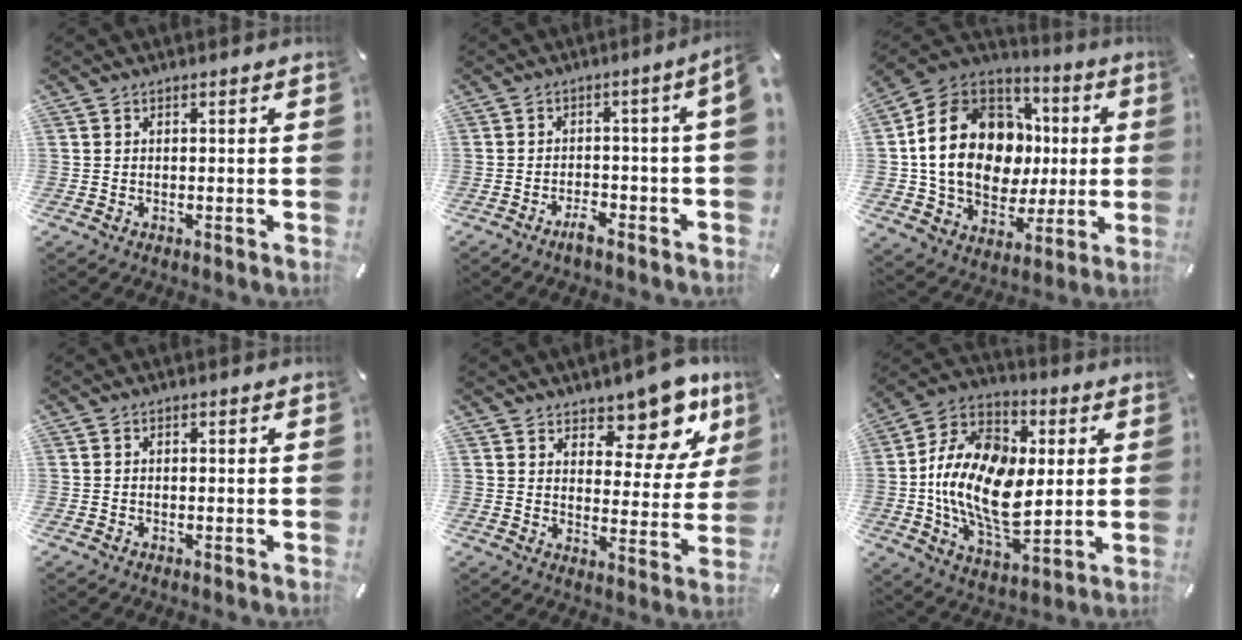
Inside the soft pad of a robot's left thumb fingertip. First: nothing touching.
{"total": 4.7, "force": [-2.5, 0.3, 4.0], "torque": [-0.070, 0.004, -0.046]}
{"total": 20.5, "force": [1.6, 16.4, 12.3], "torque": [-0.235, -0.005, 0.036]}
{"total": 0.6, "force": [-0.1, 0.5, 0.4], "torque": [-0.007, 0.002, -0.003]}
{"total": 12.3, "force": [9.4, 5.8, 5.6], "torque": [-0.058, -0.083, 0.161]}
{"total": 19.2, "force": [-0.5, 13.0, 14.1], "torque": [-0.299, 0.002, -0.010]}